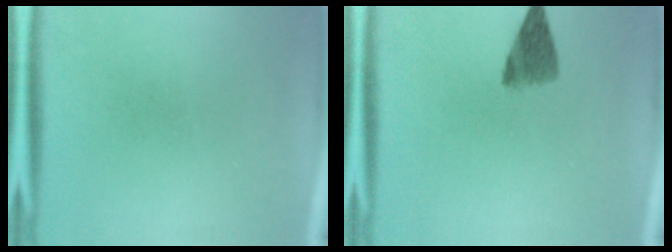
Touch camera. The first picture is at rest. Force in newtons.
{"total": 4.3}